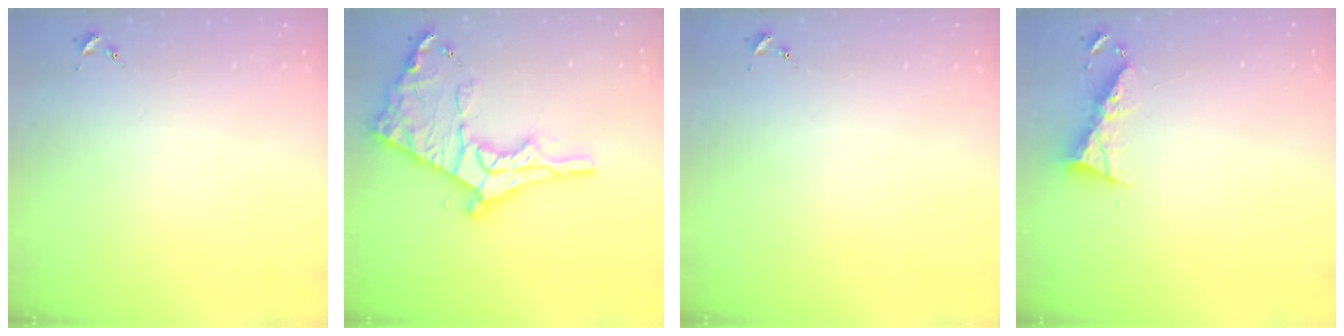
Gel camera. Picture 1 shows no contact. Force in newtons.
{"total": 21.0, "press": 20.9, "slide": 1.8}
{"total": 0.0}
{"total": 7.4, "press": 7.4, "slide": 0.4}